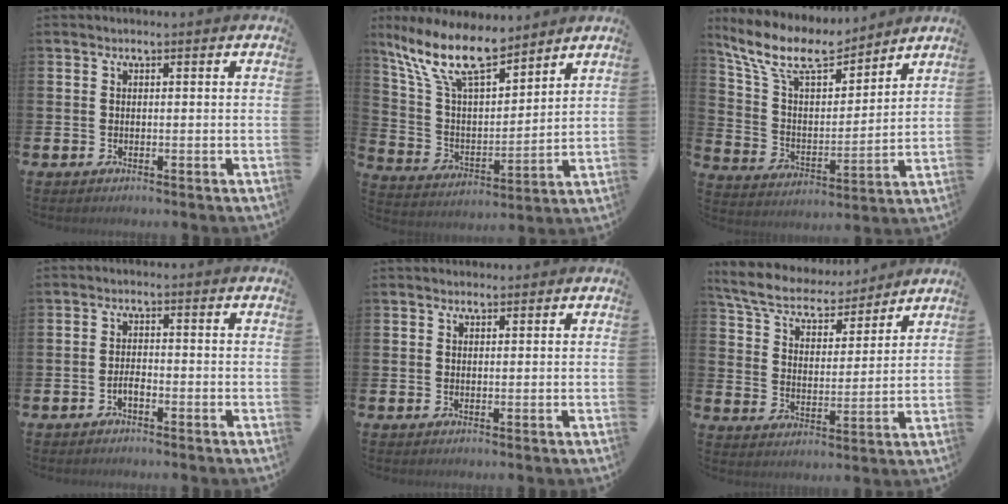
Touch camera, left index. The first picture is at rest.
{"total": 12.7, "force": [10.2, 3.7, 6.6], "torque": [-0.162, -0.048, 0.182]}
{"total": 10.7, "force": [9.4, 3.1, 4.2], "torque": [-0.131, -0.054, 0.166]}
{"total": 1.5, "force": [-1.0, 0.5, 1.1], "torque": [-0.029, 0.004, -0.018]}
{"total": 1.1, "force": [1.1, 0.4, 0.0], "torque": [0.007, 0.000, 0.018]}
{"total": 7.6, "force": [7.0, 2.1, 2.0], "torque": [-0.078, -0.045, 0.123]}